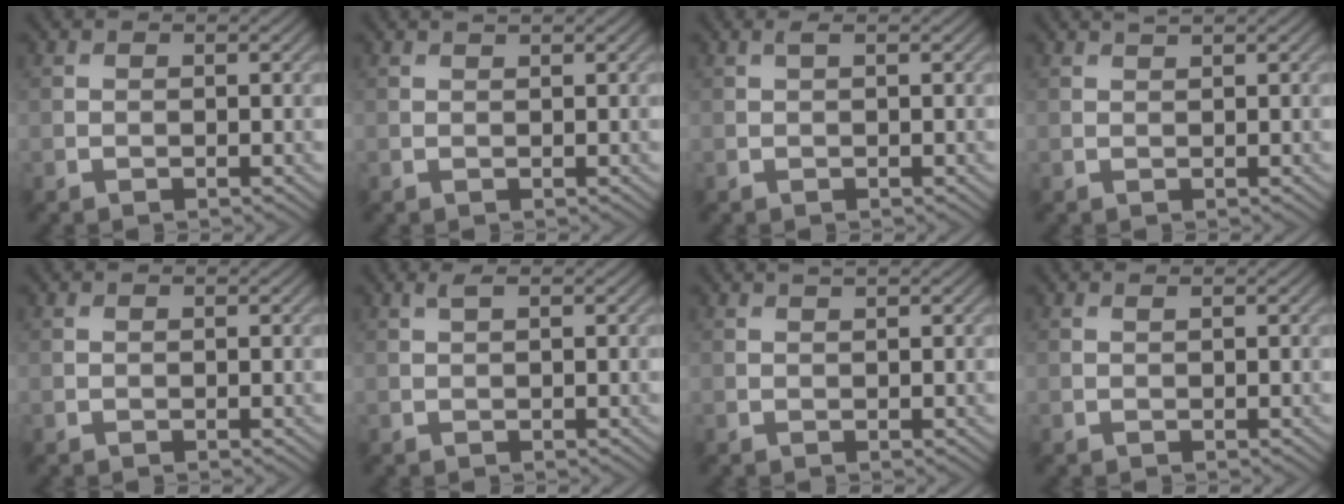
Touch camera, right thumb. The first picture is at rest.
{"total": 0.5, "force": [0.4, 0.0, 0.2], "torque": [-0.005, 0.002, 0.009]}
{"total": 0.5, "force": [0.2, 0.0, 0.5], "torque": [-0.015, 0.006, 0.004]}
{"total": 0.8, "force": [0.7, 0.0, 0.4], "torque": [-0.010, 0.002, 0.011]}
{"total": 0.0}
{"total": 0.8, "force": [0.4, 0.1, 0.7], "torque": [-0.018, 0.005, 0.008]}
{"total": 0.8, "force": [0.7, 0.0, 0.5], "torque": [-0.011, 0.003, 0.010]}
{"total": 0.0}